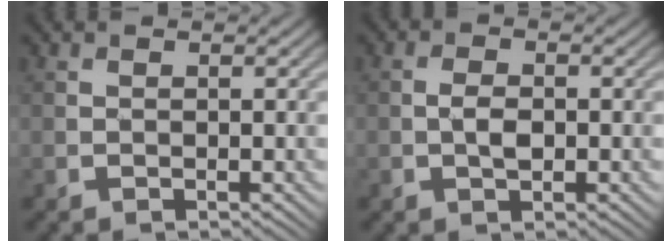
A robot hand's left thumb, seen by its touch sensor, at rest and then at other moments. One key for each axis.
{"total": 2.2, "fx": -0.4, "fy": 1.3, "fz": 1.8, "tx": -0.039, "ty": -0.003, "tz": -0.009}